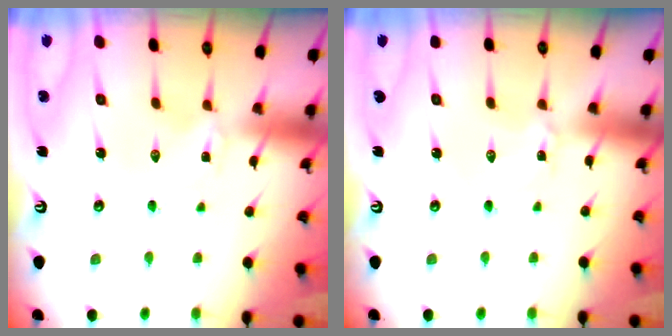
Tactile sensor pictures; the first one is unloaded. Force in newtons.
{"total": 1.9, "press": 1.9, "slide": 0.2}